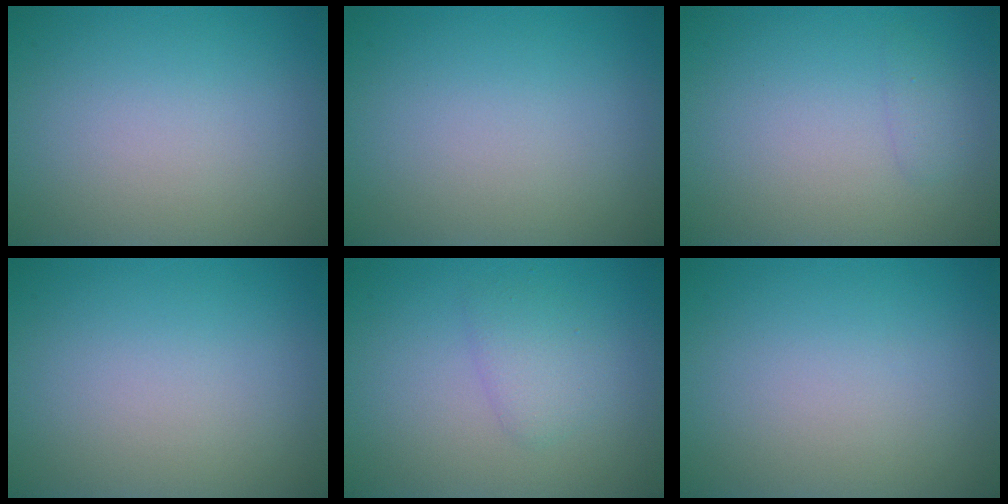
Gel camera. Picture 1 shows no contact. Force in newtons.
{"total": 0.0}
{"total": 0.9, "press": 0.9, "slide": 0.1}
{"total": 0.0}
{"total": 1.8, "press": 1.8, "slide": 0.1}
{"total": 0.0}